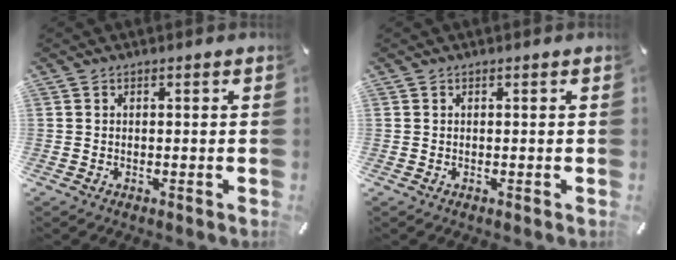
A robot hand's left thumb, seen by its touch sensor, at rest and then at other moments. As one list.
[{"total": 0.0}]